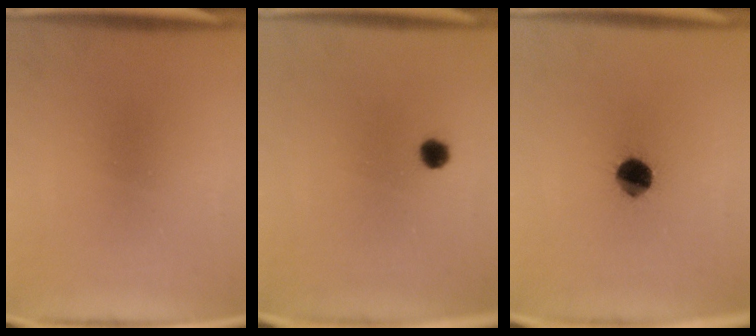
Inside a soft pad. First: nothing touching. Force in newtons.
{"total": 2.3}
{"total": 7.5}